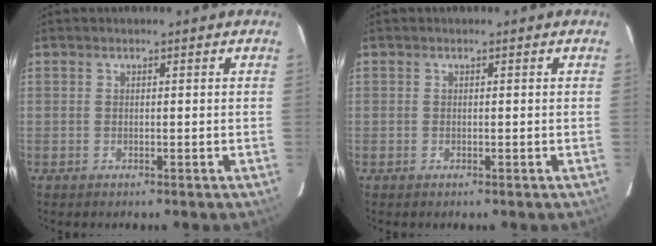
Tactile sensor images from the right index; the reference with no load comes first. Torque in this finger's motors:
{"motor_torque": [0.00, 0.04, 0.01, 0.00]}